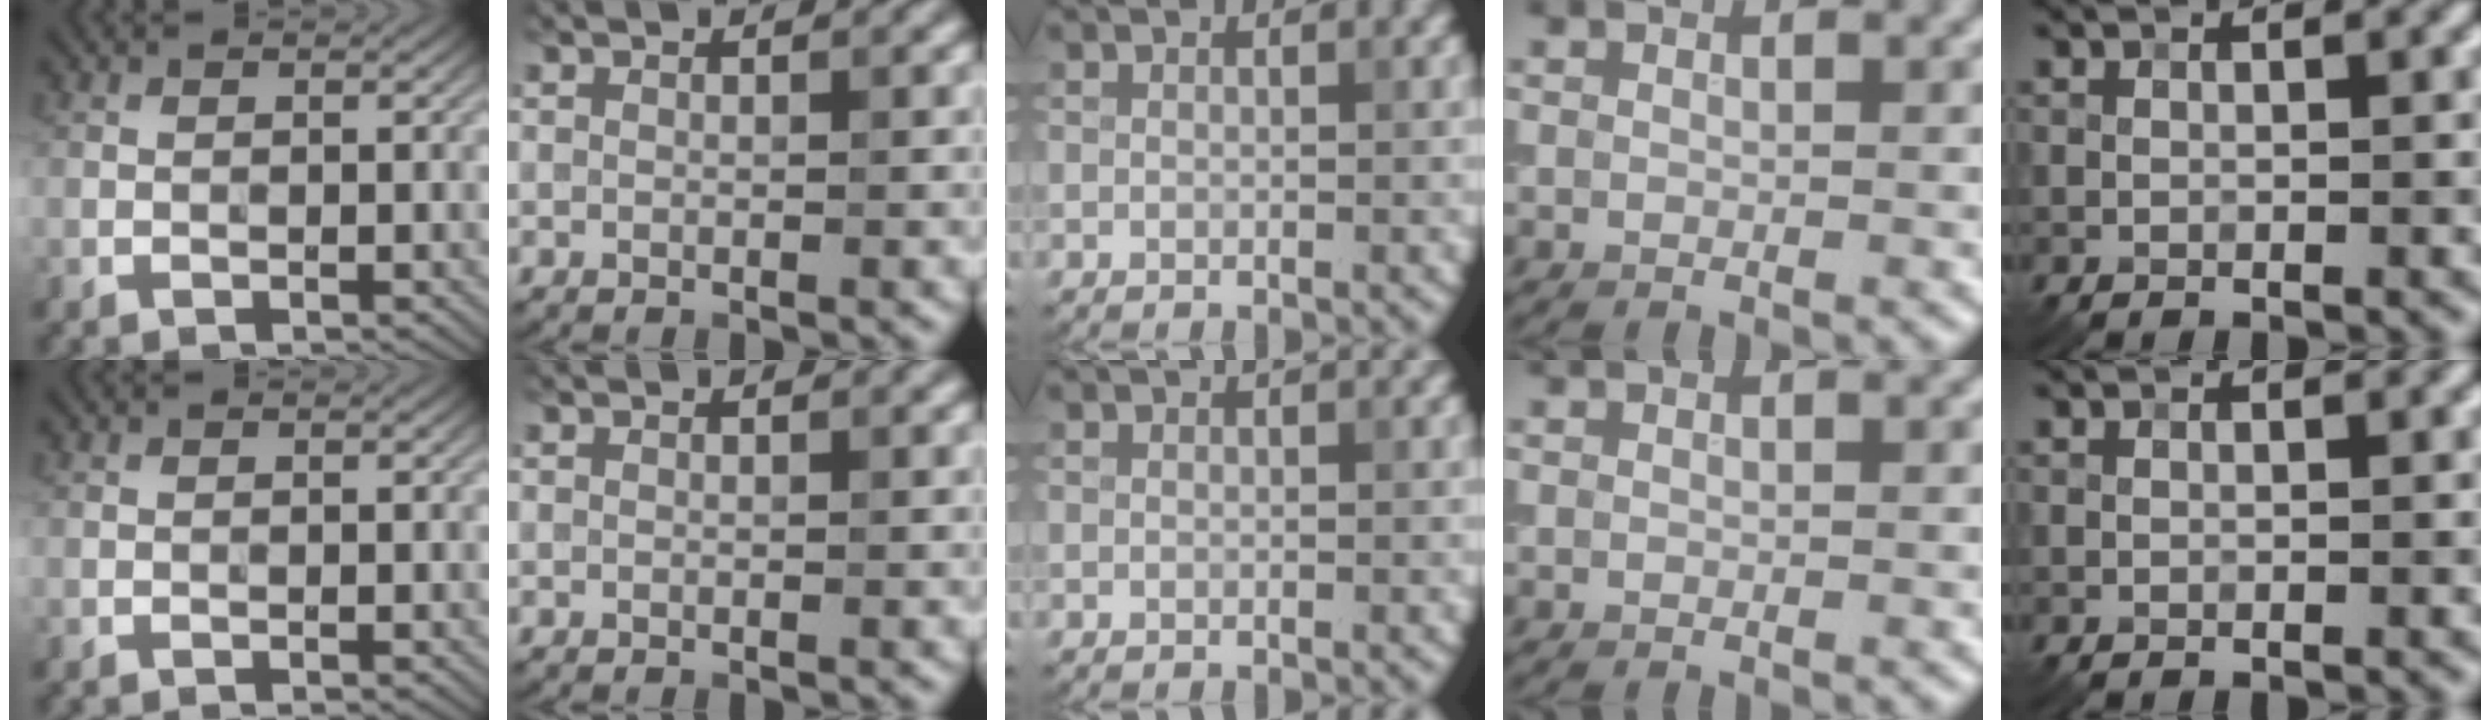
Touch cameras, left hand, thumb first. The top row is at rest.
{}